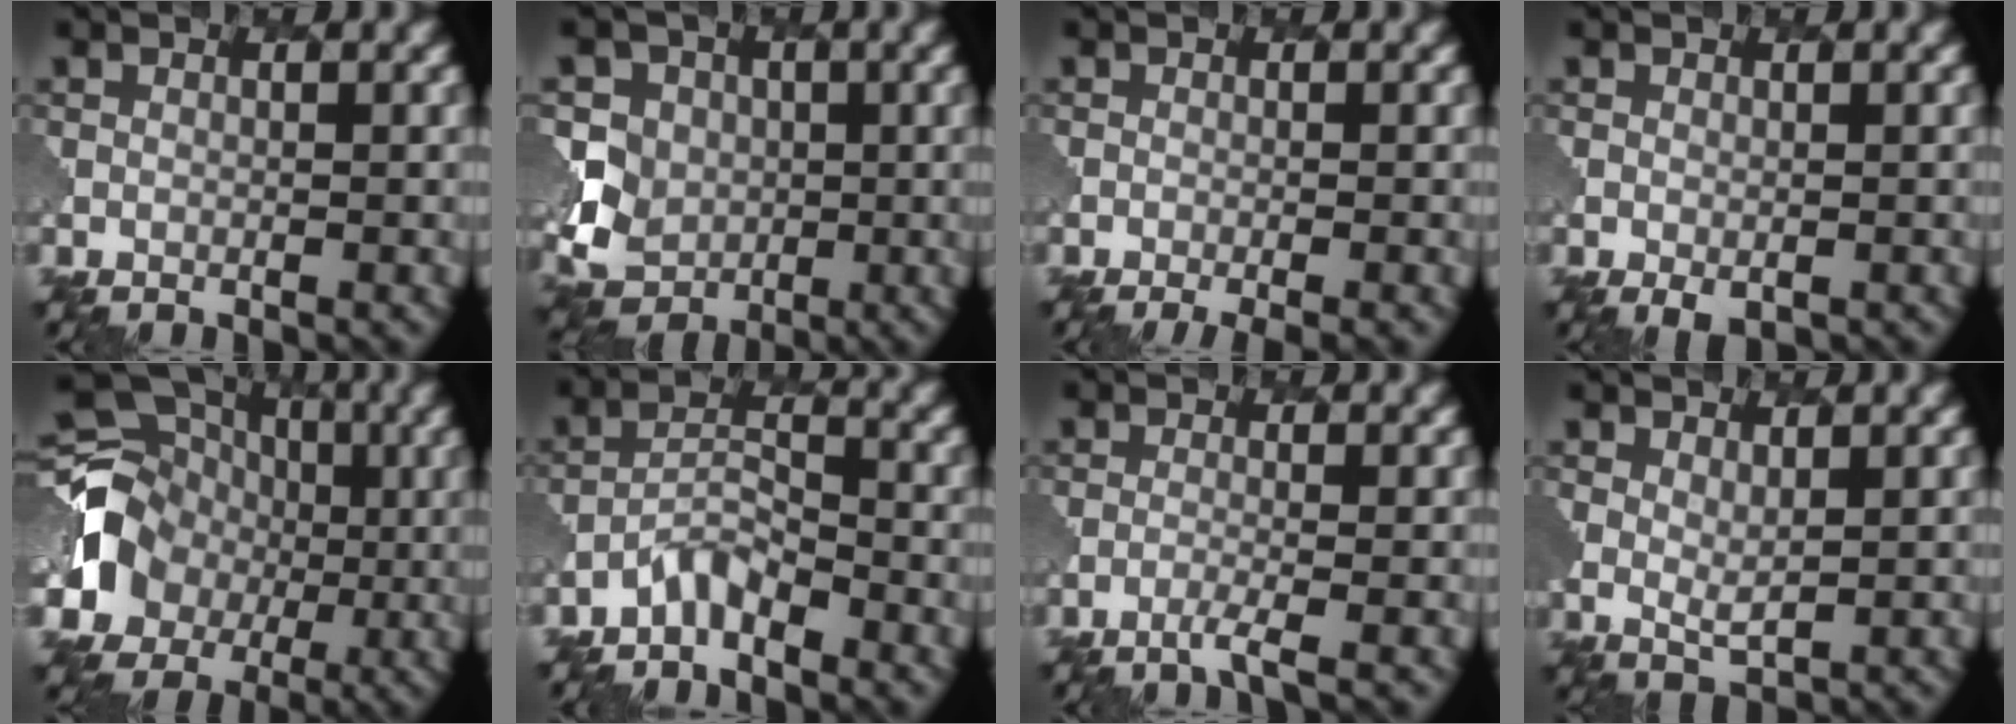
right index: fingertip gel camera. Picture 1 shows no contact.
{"total": 6.7, "force": [0.8, 6.1, 2.7], "torque": [-0.050, 0.014, -0.011]}
{"total": 2.8, "force": [-1.6, 0.8, 2.2], "torque": [-0.017, 0.004, -0.021]}
{"total": 1.2, "force": [-0.3, 0.7, 0.9], "torque": [-0.014, -0.009, 0.000]}
{"total": 8.8, "force": [-0.3, 7.8, 4.0], "torque": [-0.063, -0.015, -0.019]}
{"total": 2.5, "force": [-2.2, 0.8, 1.0], "torque": [-0.021, 0.007, -0.046]}
{"total": 1.6, "force": [-1.1, 0.1, 1.2], "torque": [-0.016, -0.001, -0.034]}
{"total": 1.9, "force": [1.2, 0.8, 1.2], "torque": [-0.029, -0.010, 0.027]}